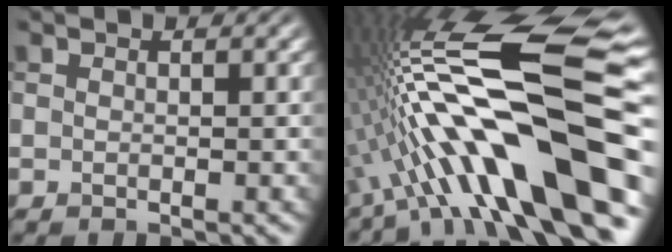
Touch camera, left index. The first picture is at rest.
{"total": 17.5, "force": [-3.6, 3.8, 16.7], "torque": [-0.274, 0.041, -0.073]}